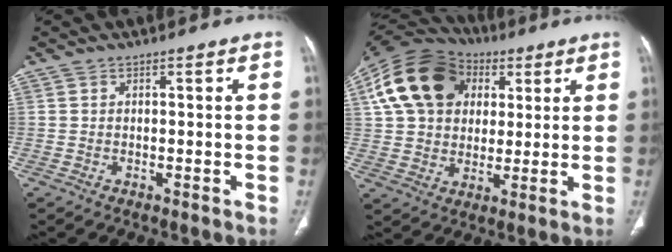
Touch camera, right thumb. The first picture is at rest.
{"total": 19.6, "force": [6.2, 14.7, 11.4], "torque": [-0.204, 0.017, 0.105]}